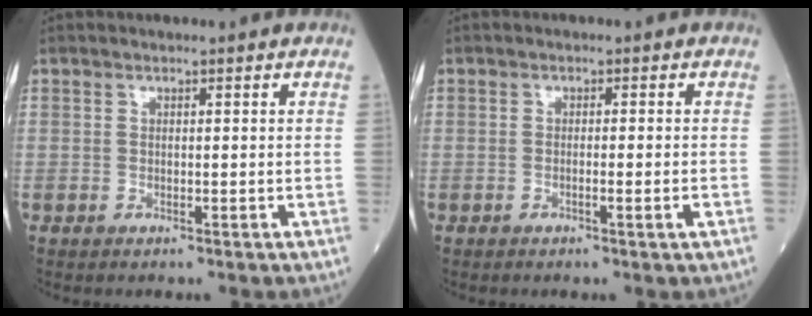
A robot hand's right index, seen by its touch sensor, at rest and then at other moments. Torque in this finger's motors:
{"motor_torque": [-0.08, -0.03, -0.01, 0.00]}